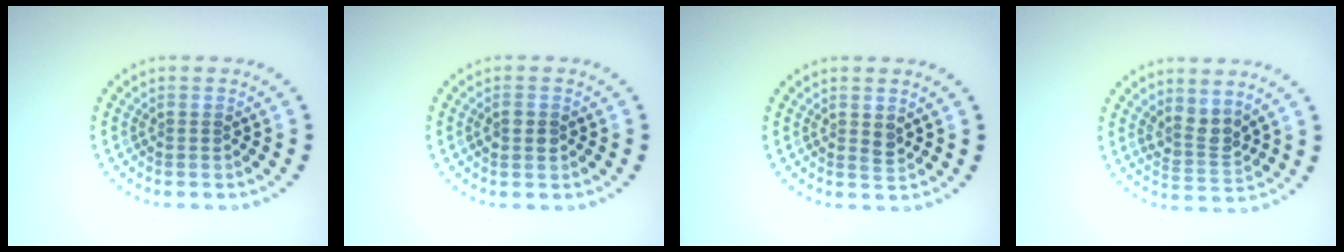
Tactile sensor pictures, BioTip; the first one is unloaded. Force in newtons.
{"total": 1.4, "press": 1.3, "slide": 0.1}
{"total": 1.0, "press": 1.0, "slide": 0.3}
{"total": 2.4, "press": 1.9, "slide": 1.5}